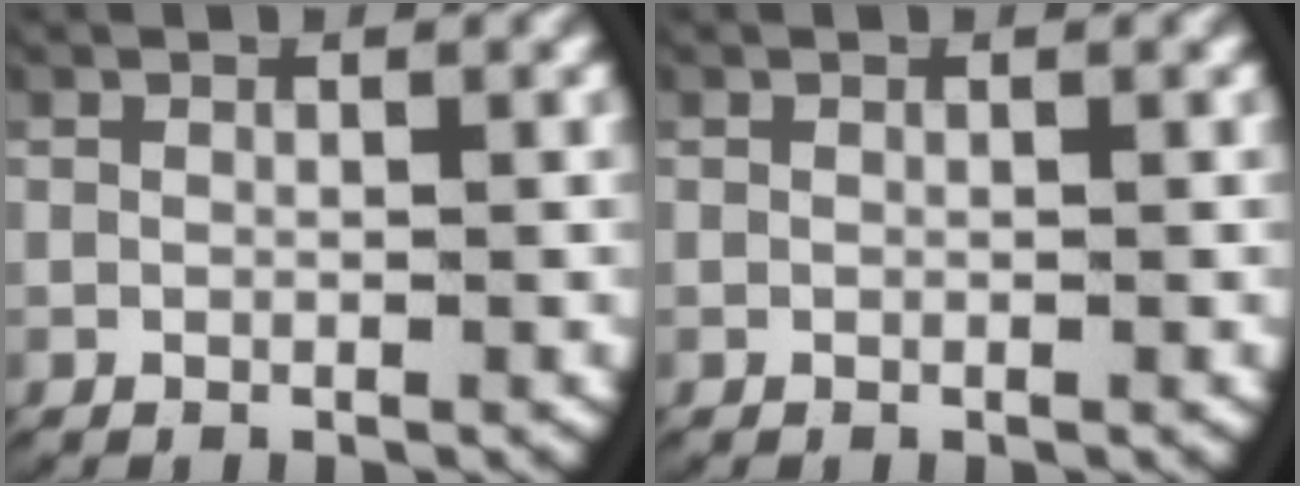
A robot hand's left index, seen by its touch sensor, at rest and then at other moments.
{"total": 0.0}